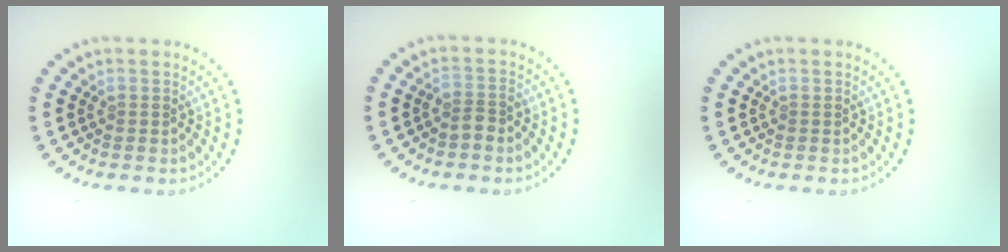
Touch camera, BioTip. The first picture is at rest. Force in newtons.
{"total": 1.5, "press": 1.3, "slide": 0.8}
{"total": 0.0}